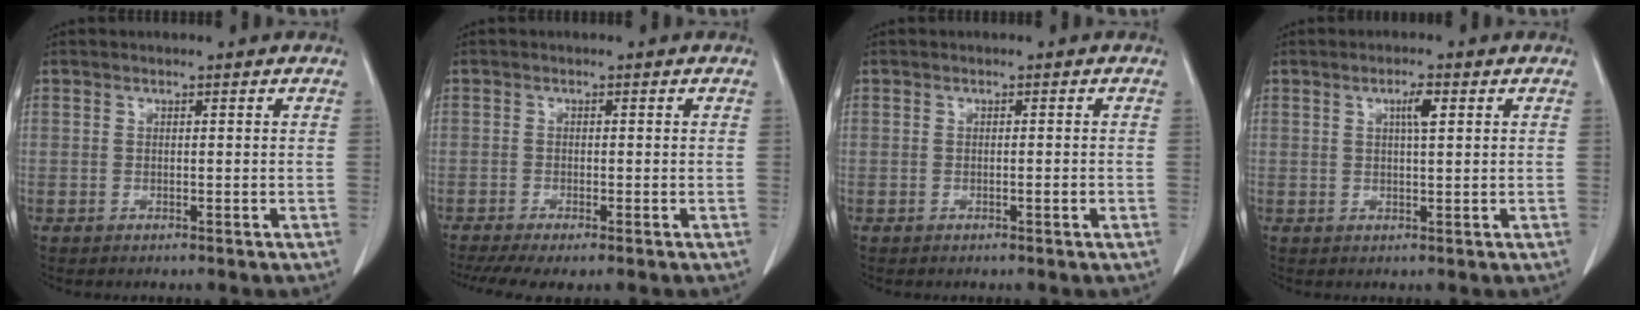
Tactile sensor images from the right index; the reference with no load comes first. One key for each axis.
{"total": 6.0, "fx": -4.4, "fy": 1.1, "fz": 3.9, "tx": -0.064, "ty": -0.012, "tz": -0.074}
{"total": 0.9, "fx": -0.4, "fy": -0.1, "fz": 0.9, "tx": -0.015, "ty": -0.001, "tz": -0.004}
{"total": 2.7, "fx": 1.0, "fy": 0.3, "fz": 2.4, "tx": -0.042, "ty": 0.001, "tz": 0.016}